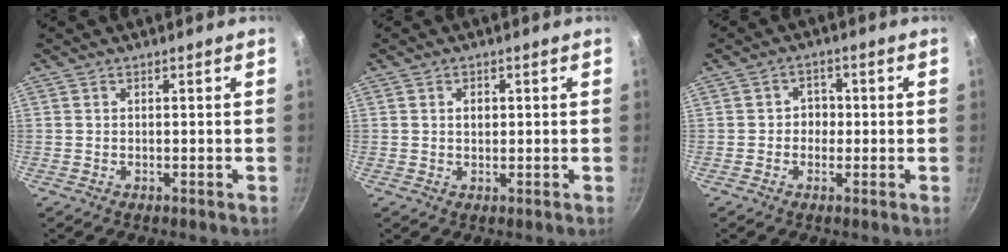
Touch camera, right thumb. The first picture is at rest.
{"total": 1.8, "force": [0.3, 1.4, 1.2], "torque": [-0.011, 0.000, 0.006]}
{"total": 3.2, "force": [-0.4, 2.9, 1.2], "torque": [0.009, 0.007, -0.010]}